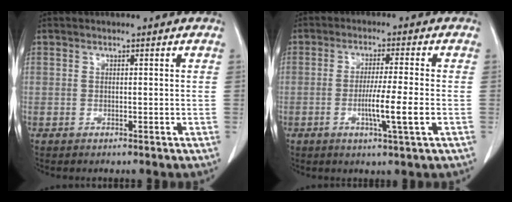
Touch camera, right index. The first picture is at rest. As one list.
[{"total": 6.4, "force": [-1.7, -0.7, 6.2], "torque": [-0.104, -0.013, -0.033]}]